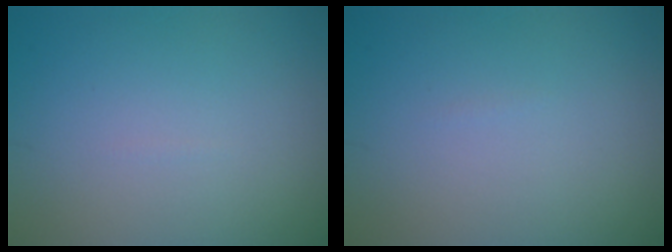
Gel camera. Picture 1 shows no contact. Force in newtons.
{"total": 0.0}